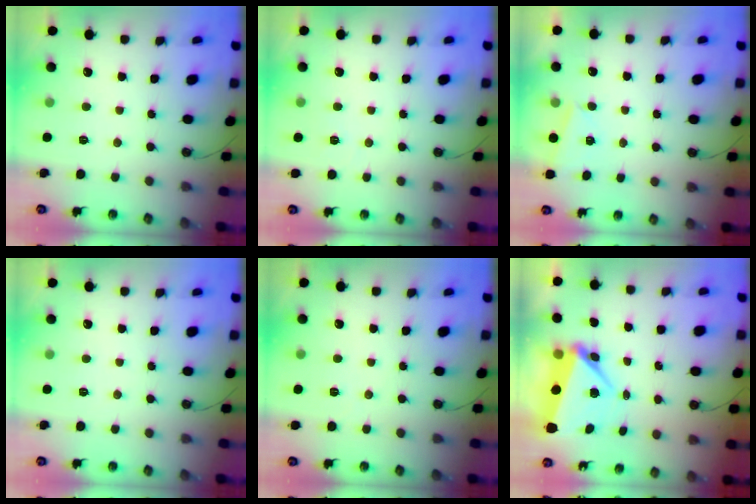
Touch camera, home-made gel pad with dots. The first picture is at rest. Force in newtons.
{"total": 2.8, "press": 2.7, "slide": 0.9}
{"total": 2.5, "press": 1.6, "slide": 1.9}
{"total": 0.0}
{"total": 2.1, "press": 1.8, "slide": 1.2}
{"total": 6.3, "press": 6.2, "slide": 1.1}